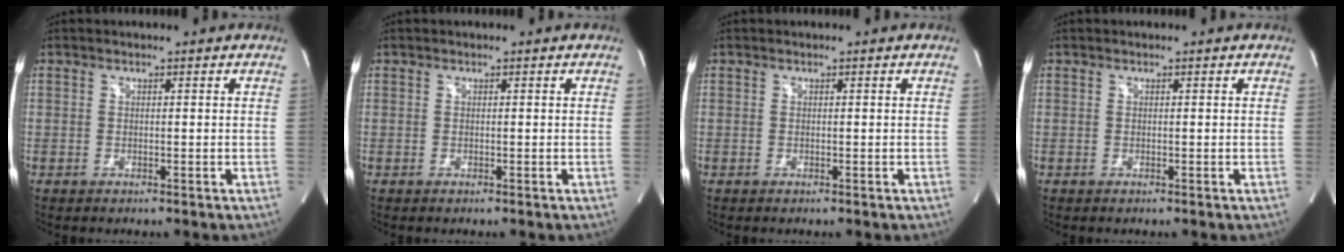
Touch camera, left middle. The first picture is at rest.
{"total": 0.0}
{"total": 0.0}
{"total": 0.0}